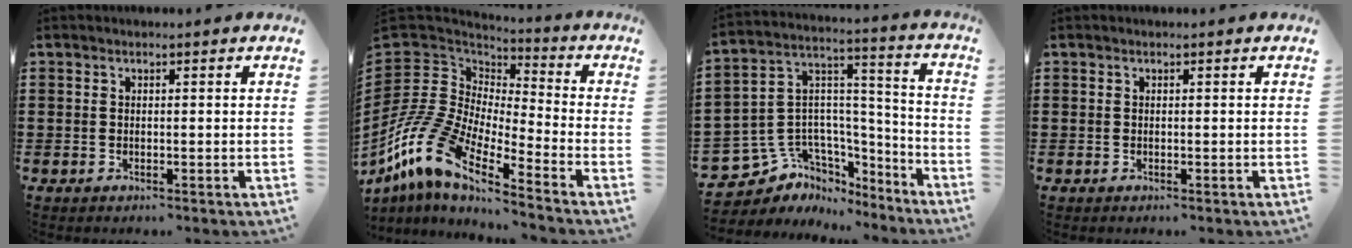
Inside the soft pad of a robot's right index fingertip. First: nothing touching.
{"total": 12.5, "force": [-9.9, 4.1, 6.5], "torque": [-0.203, -0.016, -0.213]}
{"total": 7.8, "force": [-3.3, 6.9, 1.6], "torque": [-0.065, -0.008, -0.056]}
{"total": 0.0}